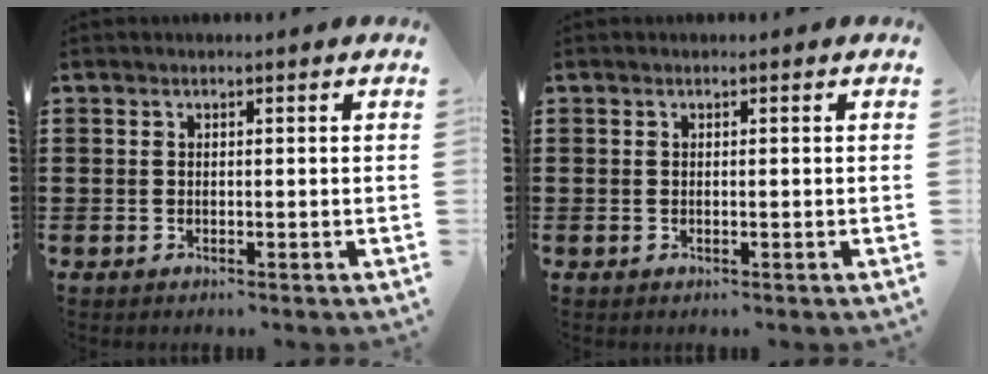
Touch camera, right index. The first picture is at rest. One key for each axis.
{"total": 0.0}